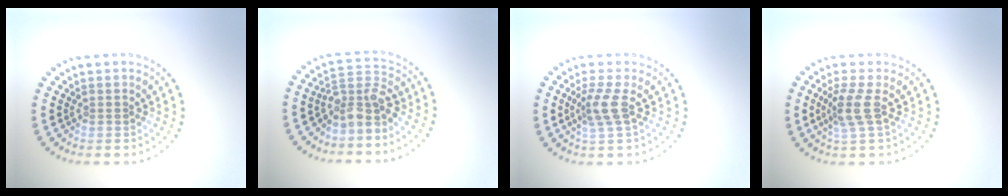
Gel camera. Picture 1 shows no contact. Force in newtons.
{"total": 3.5, "press": 2.8, "slide": 2.2}
{"total": 2.4, "press": 1.8, "slide": 1.6}
{"total": 2.7, "press": 2.0, "slide": 1.8}